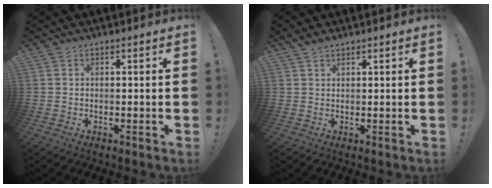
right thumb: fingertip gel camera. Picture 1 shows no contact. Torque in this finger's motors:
{"motor_torque": [0.04, 0.17, 0.28, -0.09, 0.00]}